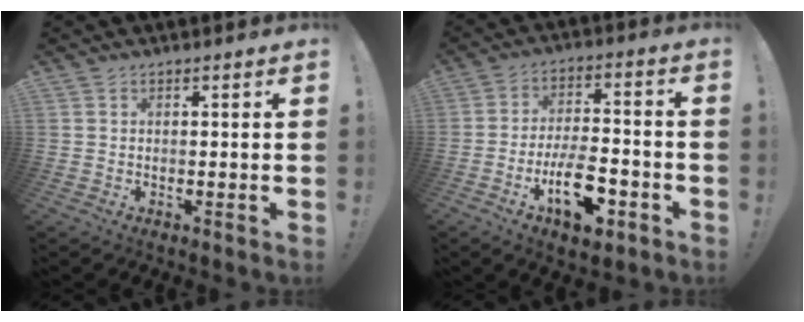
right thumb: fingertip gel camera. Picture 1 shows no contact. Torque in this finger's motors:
{"motor_torque": [1.11, 0.38, 0.47, 0.23, 0.11]}